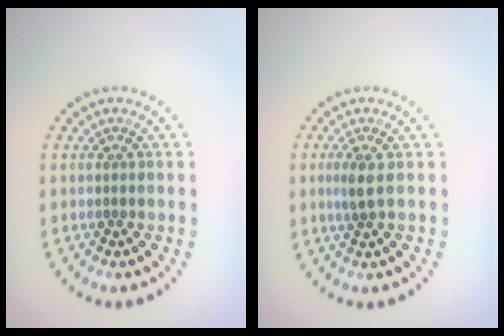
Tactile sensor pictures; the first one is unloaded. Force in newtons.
{"total": 1.8, "press": 1.5, "slide": 0.9}